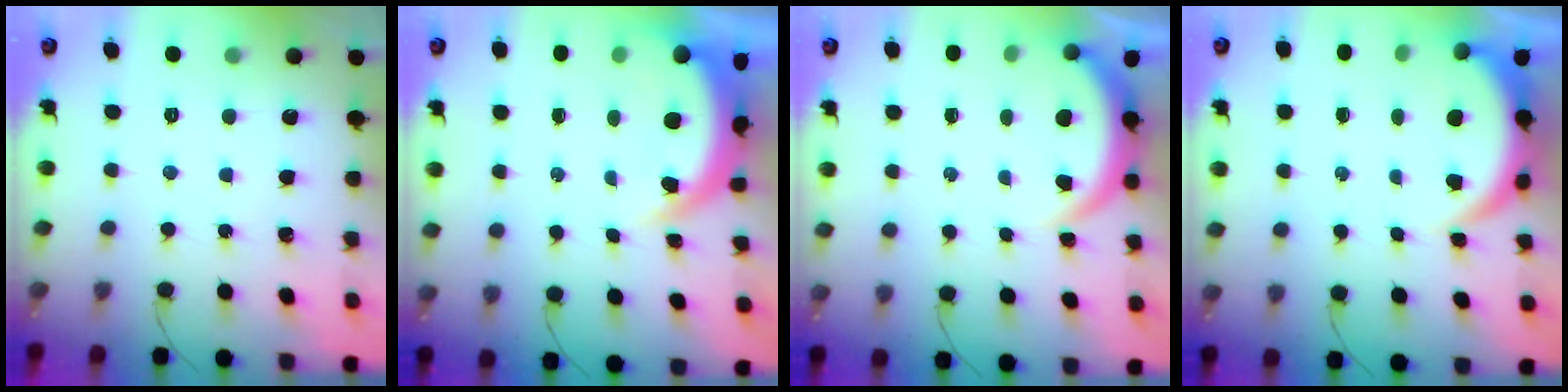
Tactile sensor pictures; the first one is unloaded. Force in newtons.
{"total": 6.6, "press": 6.6, "slide": 0.6}
{"total": 3.9, "press": 3.9, "slide": 0.2}
{"total": 5.8, "press": 5.7, "slide": 0.8}